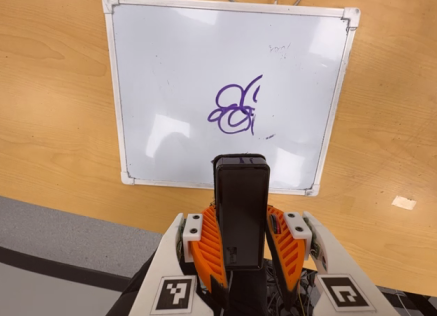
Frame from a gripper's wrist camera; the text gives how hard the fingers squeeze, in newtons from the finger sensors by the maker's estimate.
{"total": 8.4, "left": 6.8, "right": 9.9}